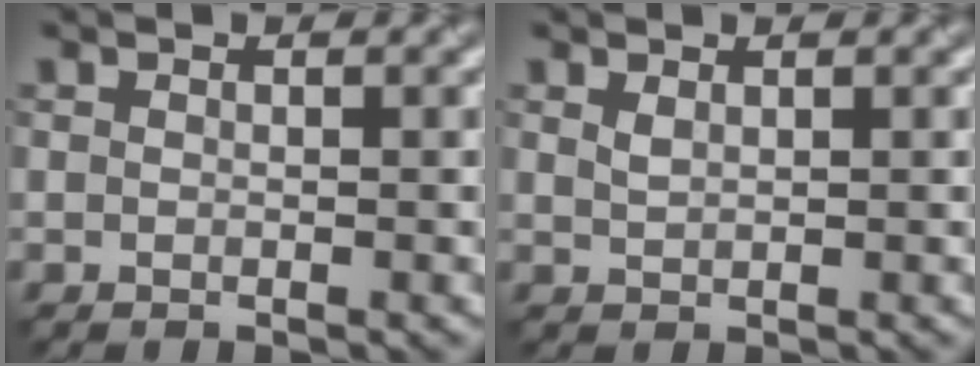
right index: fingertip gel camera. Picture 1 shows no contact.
{"total": 0.8, "force": [0.6, 0.3, 0.5], "torque": [-0.013, 0.000, 0.014]}